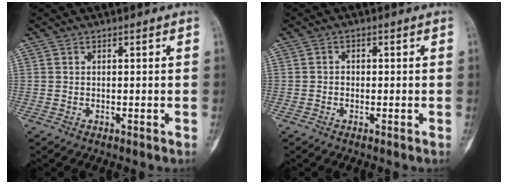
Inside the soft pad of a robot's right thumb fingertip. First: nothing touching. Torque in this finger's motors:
{"motor_torque": [-0.38, -0.38, -0.01, 0.18, -0.10]}